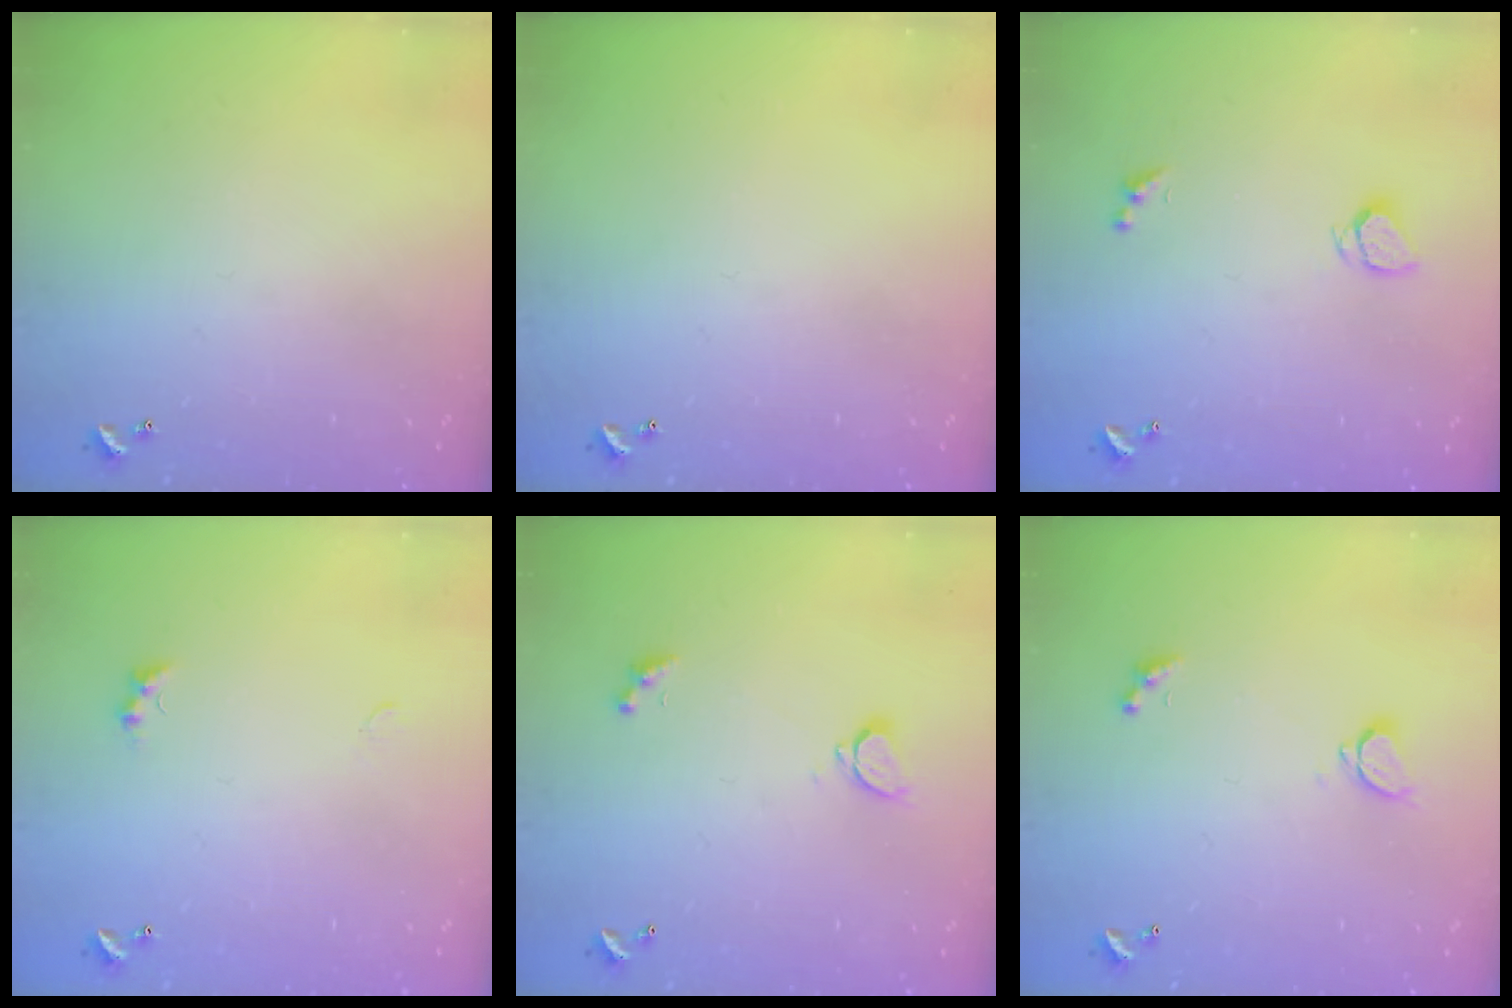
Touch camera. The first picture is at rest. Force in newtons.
{"total": 0.0}
{"total": 1.9, "press": 1.8, "slide": 0.4}
{"total": 1.4, "press": 1.3, "slide": 0.5}
{"total": 2.1, "press": 1.8, "slide": 1.0}
{"total": 2.2, "press": 2.0, "slide": 0.9}